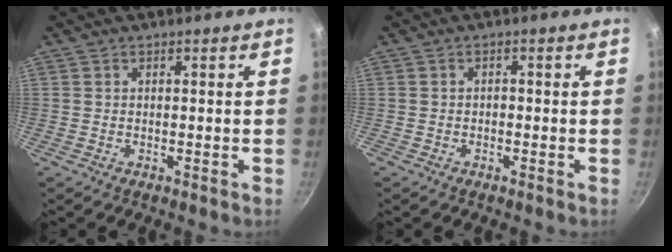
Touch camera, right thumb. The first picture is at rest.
{"total": 1.0, "force": [-0.5, 0.8, 0.5], "torque": [-0.007, 0.005, -0.007]}